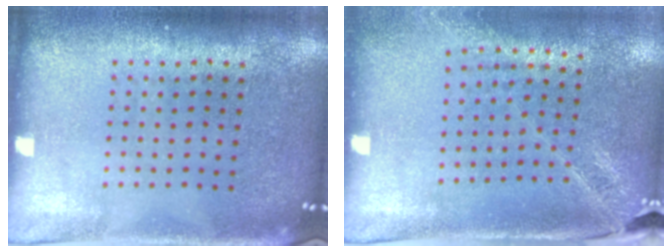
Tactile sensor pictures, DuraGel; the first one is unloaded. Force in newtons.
{"total": 1.7, "press": 1.5, "slide": 0.8}